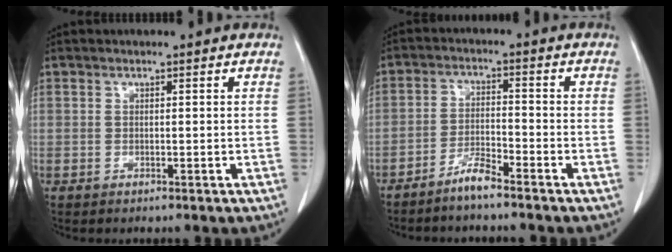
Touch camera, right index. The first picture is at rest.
{"total": 4.0, "force": [-3.5, 0.1, 2.1], "torque": [-0.041, -0.007, -0.069]}